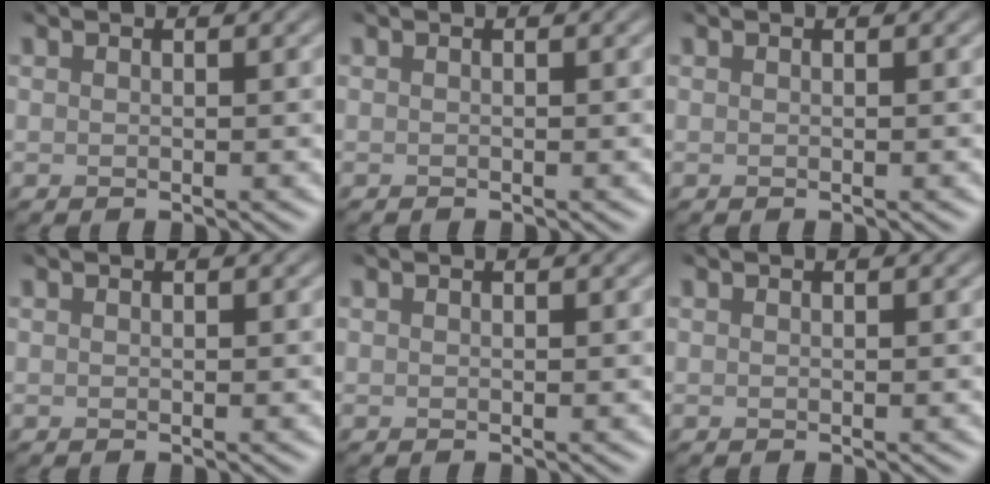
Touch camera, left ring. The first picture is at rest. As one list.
[{"total": 0.0}, {"total": 0.0}, {"total": 0.0}, {"total": 0.0}, {"total": 0.0}]